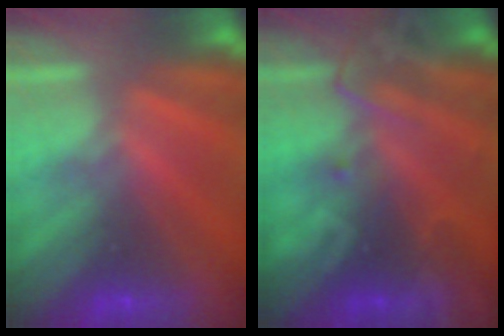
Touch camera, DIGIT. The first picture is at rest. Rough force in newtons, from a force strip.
{"total": 2.8}